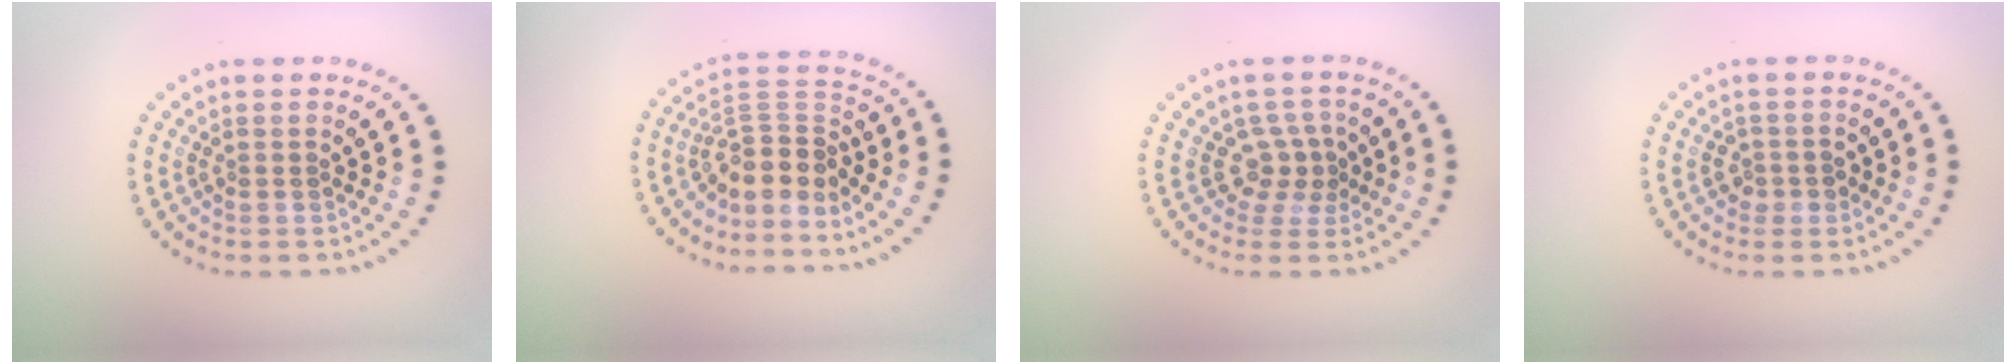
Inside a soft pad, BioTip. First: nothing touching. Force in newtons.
{"total": 4.0, "press": 2.7, "slide": 2.9}
{"total": 2.6, "press": 1.8, "slide": 1.9}
{"total": 1.4, "press": 1.3, "slide": 0.4}